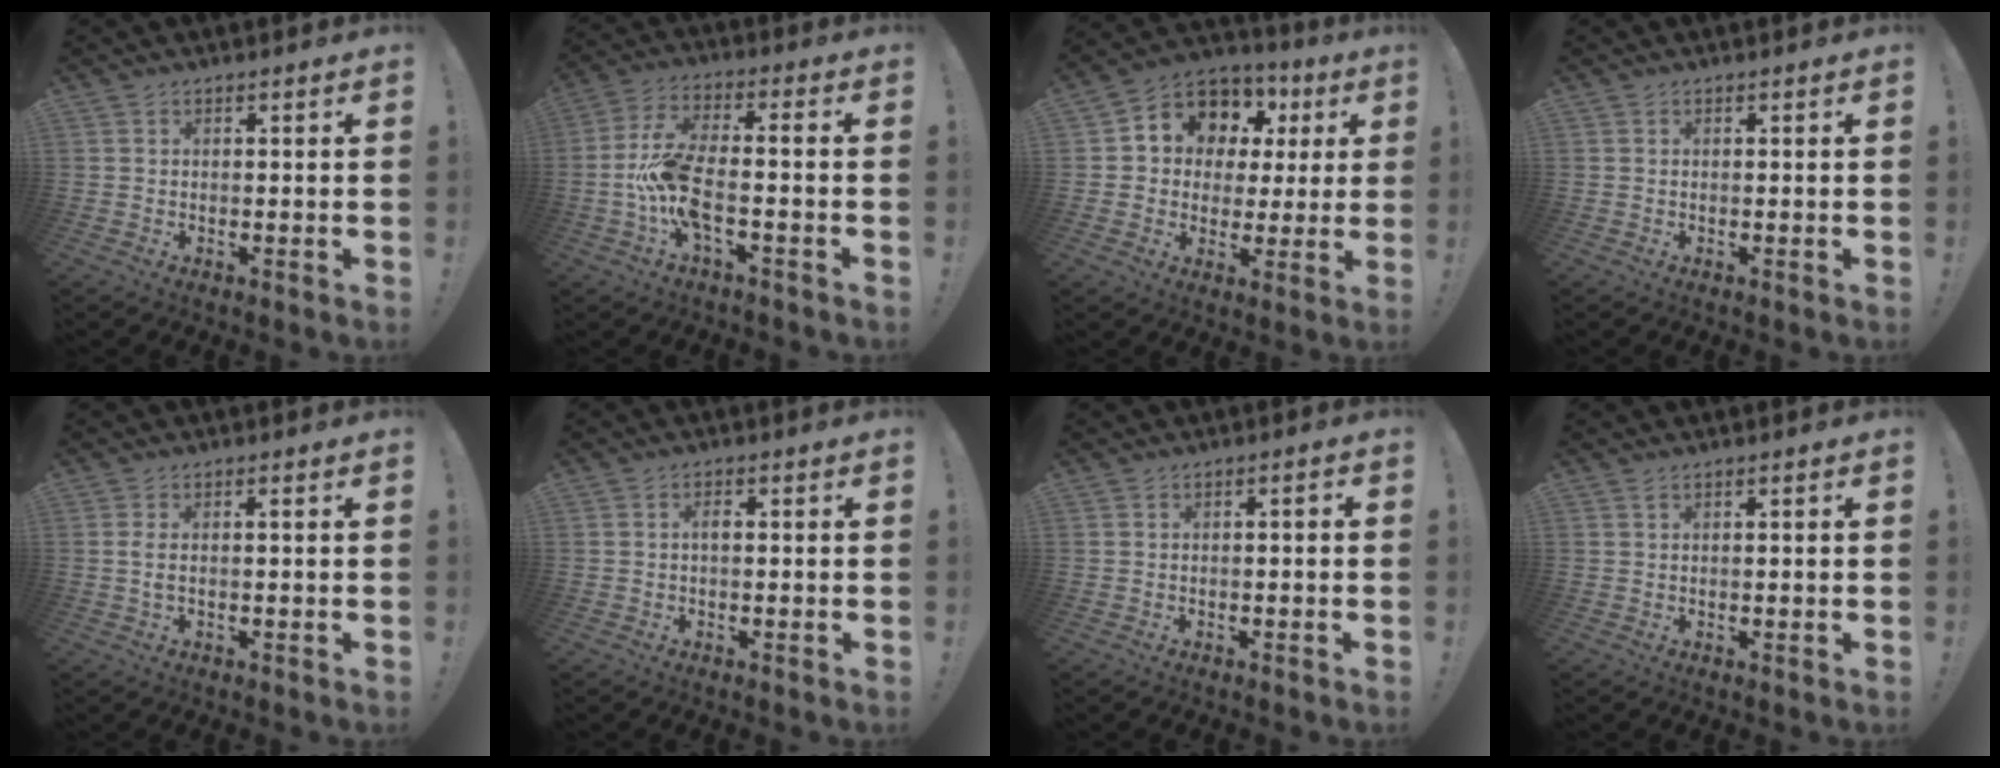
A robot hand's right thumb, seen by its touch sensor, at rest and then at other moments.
{"total": 12.0, "force": [-3.9, 3.7, 10.7], "torque": [-0.226, 0.002, -0.071]}
{"total": 9.4, "force": [3.7, 7.9, 3.4], "torque": [-0.051, -0.034, 0.075]}
{"total": 0.0}
{"total": 1.9, "force": [0.1, 0.1, 1.9], "torque": [-0.043, 0.002, 0.001]}
{"total": 1.4, "force": [-0.4, 0.5, 1.3], "torque": [-0.023, 0.006, -0.012]}
{"total": 1.3, "force": [-1.0, 0.1, 0.8], "torque": [-0.020, 0.005, -0.016]}
{"total": 0.9, "force": [0.5, -0.1, 0.8], "torque": [-0.014, -0.002, 0.007]}